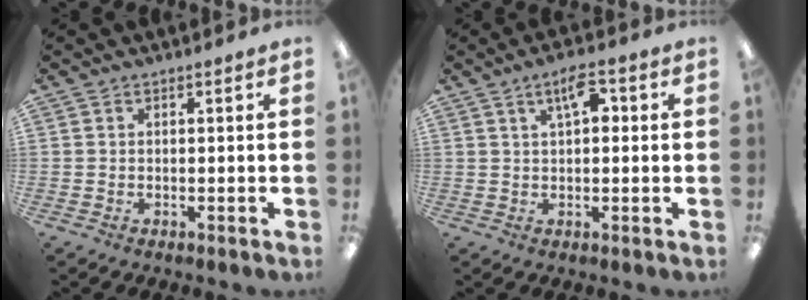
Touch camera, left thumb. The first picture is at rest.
{"total": 6.1, "force": [2.4, 2.6, 5.0], "torque": [-0.077, 0.000, 0.036]}